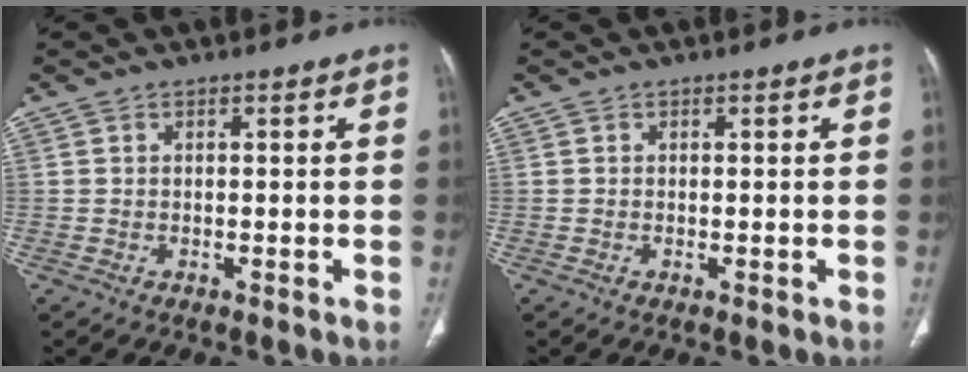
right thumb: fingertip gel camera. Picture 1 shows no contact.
{"total": 0.0}